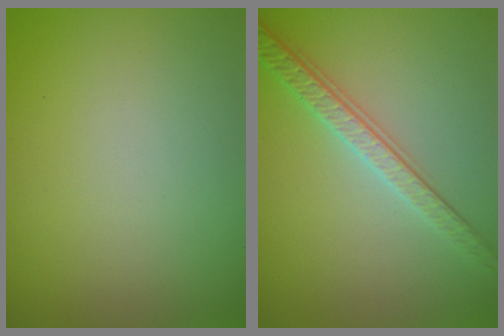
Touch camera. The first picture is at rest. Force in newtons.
{"total": 3.6, "press": 3.2, "slide": 1.7}